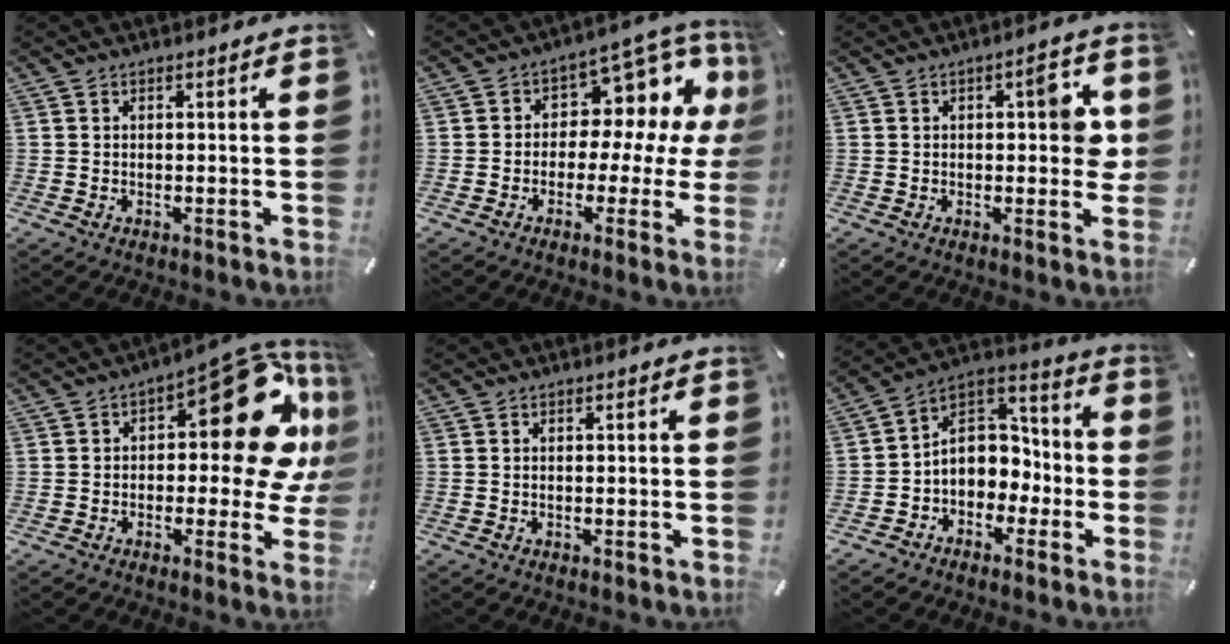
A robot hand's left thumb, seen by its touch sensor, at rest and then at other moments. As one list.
[{"total": 10.5, "force": [2.4, 7.7, 6.7], "torque": [-0.089, -0.029, 0.045]}, {"total": 7.7, "force": [1.4, 3.5, 6.8], "torque": [-0.078, -0.006, 0.014]}, {"total": 23.5, "force": [5.8, 11.6, 19.6], "torque": [-0.226, -0.039, 0.098]}, {"total": 0.0}, {"total": 9.1, "force": [-1.4, 8.4, 3.0], "torque": [-0.058, 0.004, -0.023]}]